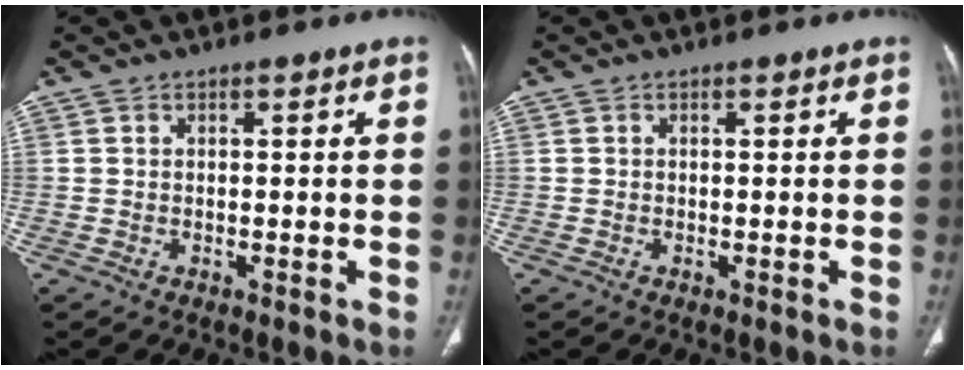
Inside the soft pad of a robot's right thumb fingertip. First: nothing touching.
{"total": 0.0}